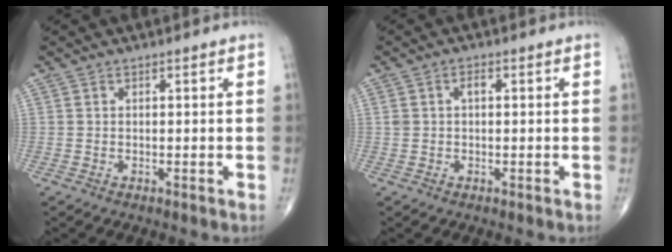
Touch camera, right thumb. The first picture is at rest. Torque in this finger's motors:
{"motor_torque": [0.23, 0.40, 0.52, 0.05, -0.05]}